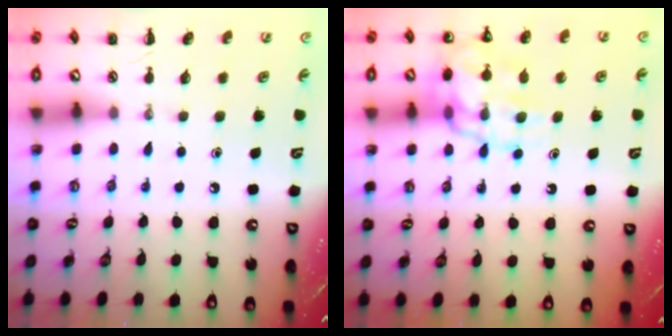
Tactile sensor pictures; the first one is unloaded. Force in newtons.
{"total": 16.7, "press": 16.5, "slide": 2.8}